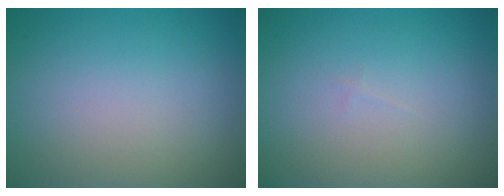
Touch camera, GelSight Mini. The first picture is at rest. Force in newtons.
{"total": 0.0}